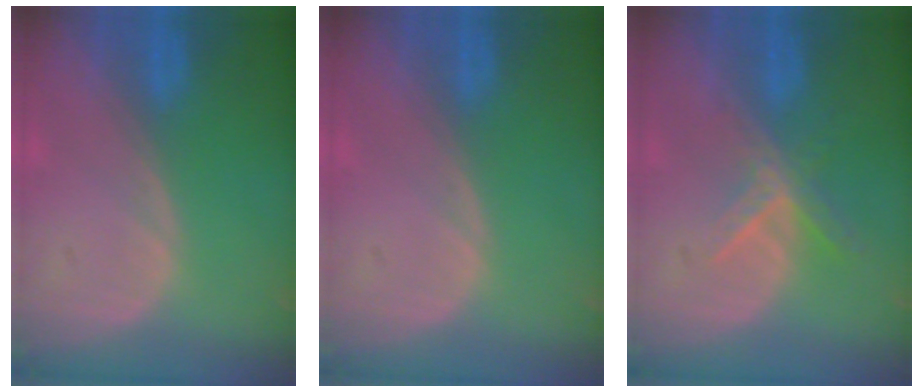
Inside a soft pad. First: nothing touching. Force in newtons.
{"total": 0.0}
{"total": 5.6, "press": 4.9, "slide": 2.7}